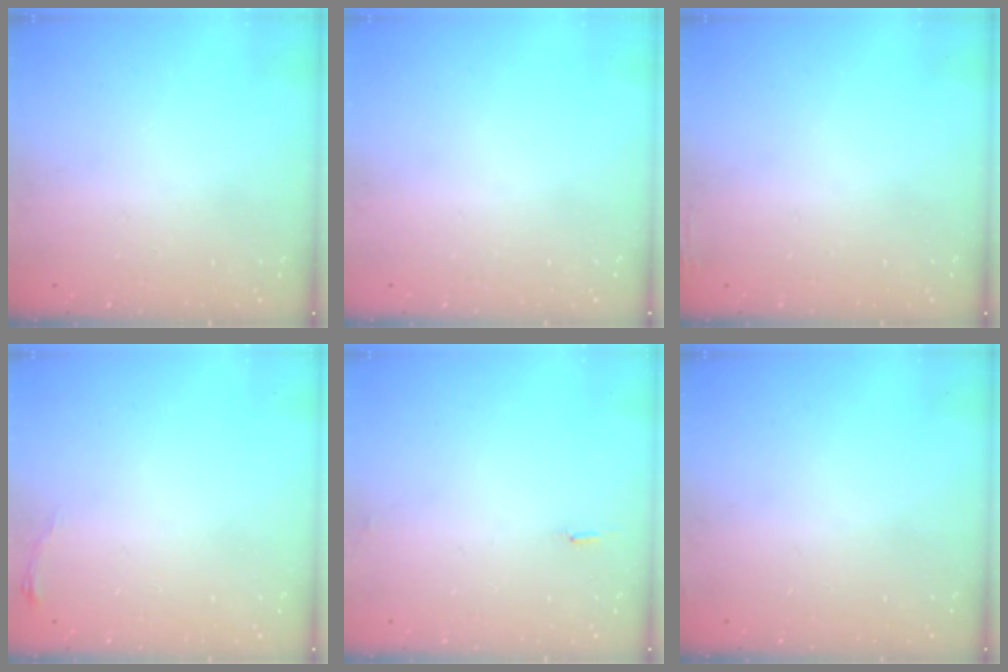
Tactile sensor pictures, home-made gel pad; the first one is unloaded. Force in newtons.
{"total": 0.0}
{"total": 3.8, "press": 3.7, "slide": 1.0}
{"total": 3.6, "press": 3.5, "slide": 0.5}
{"total": 4.8, "press": 4.6, "slide": 1.4}
{"total": 2.2, "press": 2.1, "slide": 0.8}